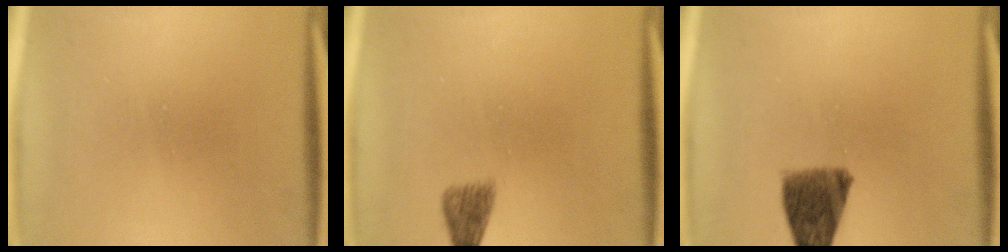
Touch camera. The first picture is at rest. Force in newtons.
{"total": 2.1}
{"total": 8.3}